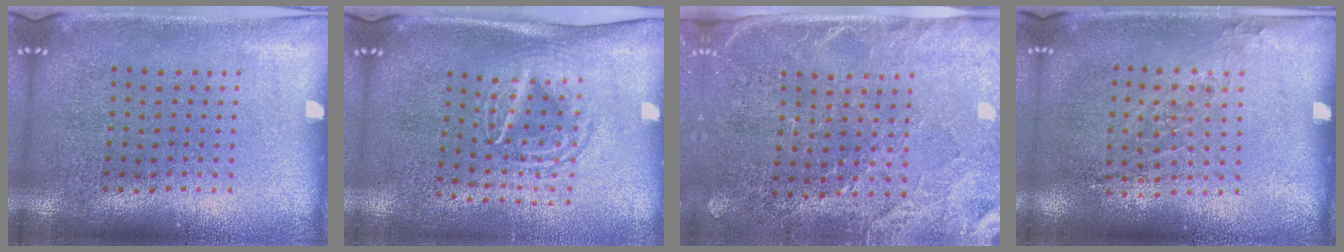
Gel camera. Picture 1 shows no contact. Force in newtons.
{"total": 1.7, "press": 1.3, "slide": 1.1}
{"total": 3.2, "press": 2.9, "slide": 1.4}
{"total": 1.0, "press": 0.8, "slide": 0.6}